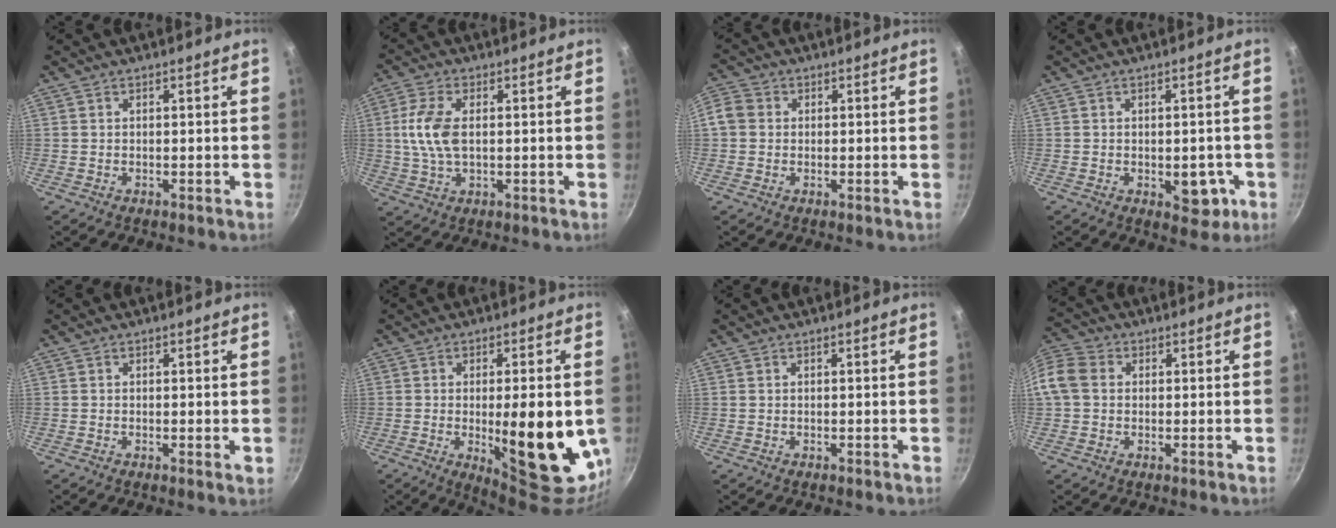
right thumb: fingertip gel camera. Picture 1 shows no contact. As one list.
[{"total": 8.3, "force": [0.7, 4.4, 7.0], "torque": [-0.145, 0.005, 0.010]}, {"total": 5.7, "force": [0.3, 5.0, 2.6], "torque": [-0.051, 0.011, -0.010]}, {"total": 6.1, "force": [-1.5, 3.7, 4.5], "torque": [-0.022, 0.004, -0.015]}, {"total": 0.8, "force": [0.0, 0.2, 0.8], "torque": [-0.012, -0.005, -0.003]}, {"total": 18.6, "force": [-2.4, 6.2, 17.4], "torque": [-0.213, -0.019, -0.021]}, {"total": 0.0}, {"total": 12.0, "force": [1.0, 10.0, 6.4], "torque": [-0.145, 0.033, 0.004]}]